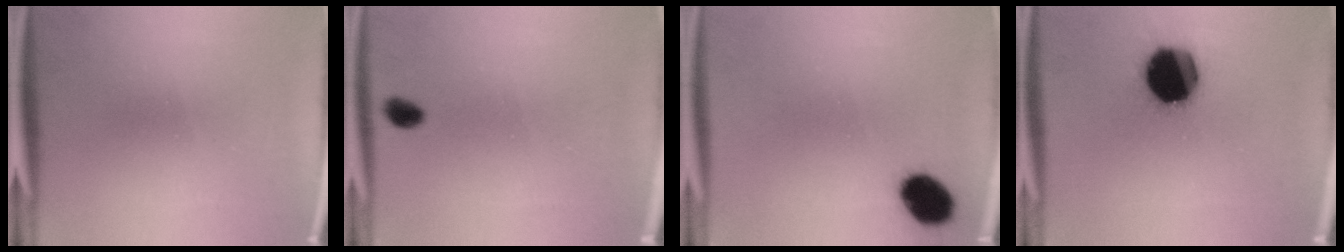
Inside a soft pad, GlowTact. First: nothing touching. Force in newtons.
{"total": 2.1}
{"total": 8.7}
{"total": 18.9}